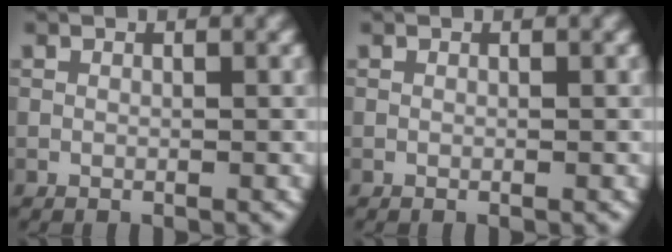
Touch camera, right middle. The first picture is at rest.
{"total": 0.0}